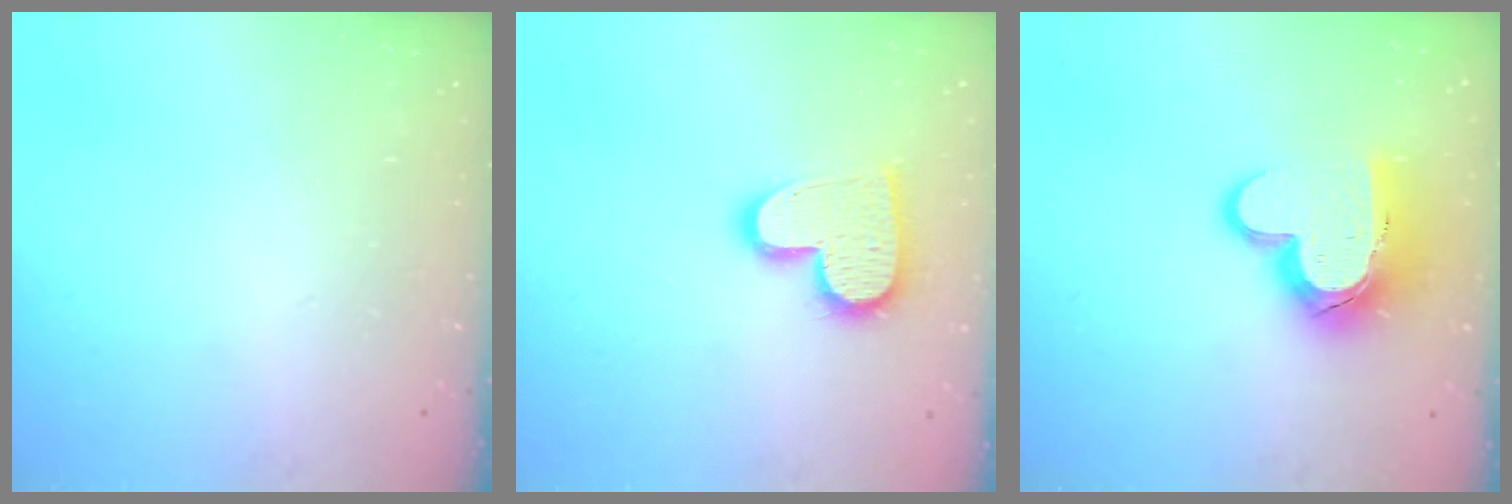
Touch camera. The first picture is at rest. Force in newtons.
{"total": 14.0, "press": 13.9, "slide": 0.8}
{"total": 15.5, "press": 15.5, "slide": 1.3}